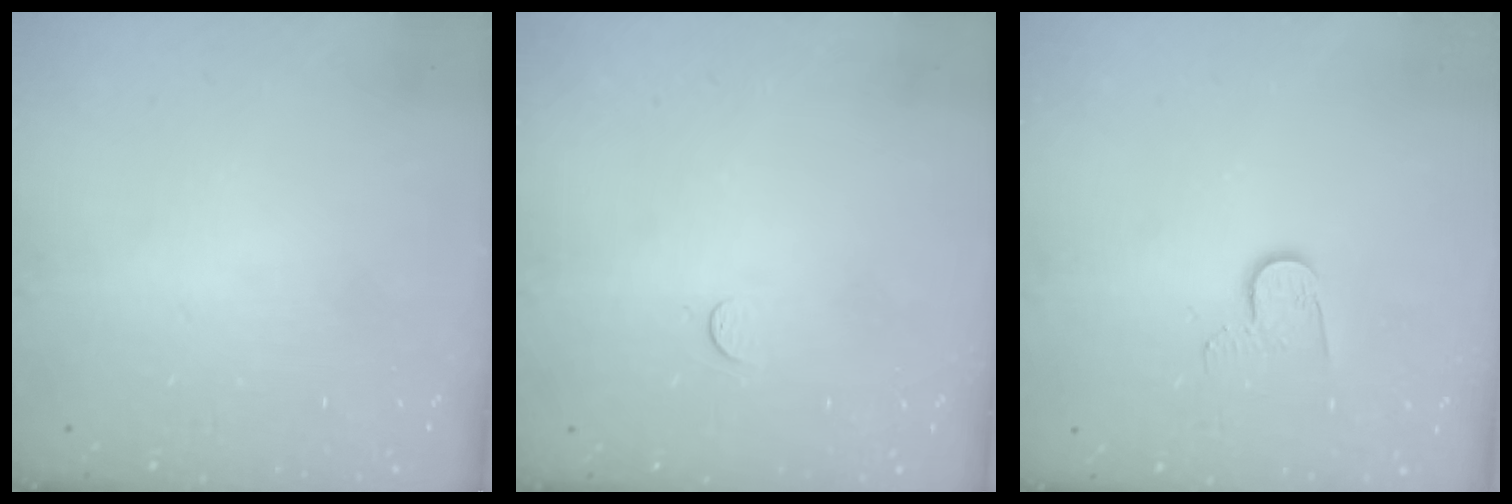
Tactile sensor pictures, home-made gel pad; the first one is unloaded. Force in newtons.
{"total": 3.5, "press": 3.5, "slide": 0.4}
{"total": 5.9, "press": 5.8, "slide": 0.5}